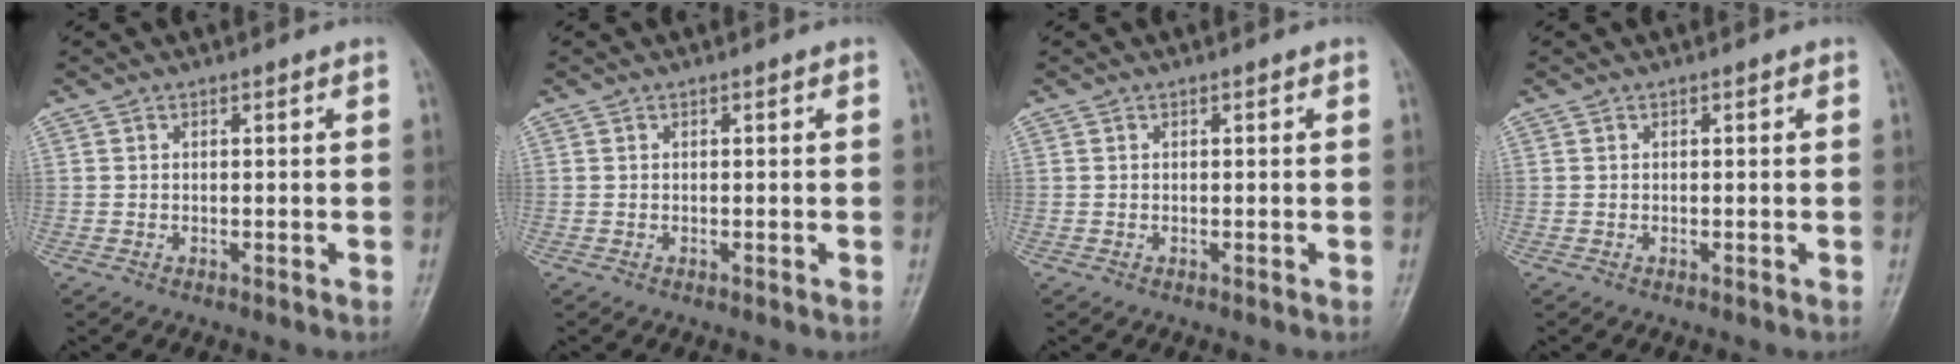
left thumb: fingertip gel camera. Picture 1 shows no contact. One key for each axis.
{"total": 0.0}
{"total": 0.0}
{"total": 0.0}